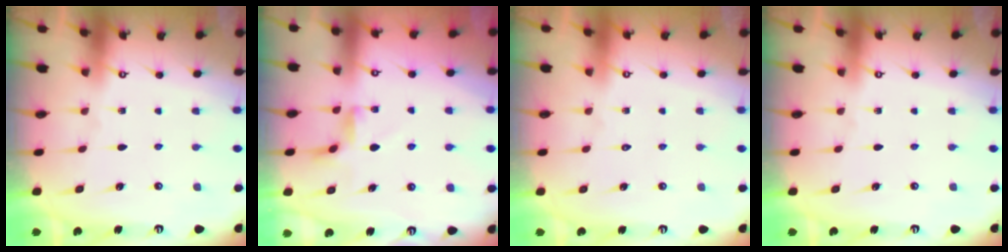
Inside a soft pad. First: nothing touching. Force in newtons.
{"total": 2.9, "press": 2.8, "slide": 0.5}
{"total": 1.5, "press": 1.5, "slide": 0.1}
{"total": 0.0}